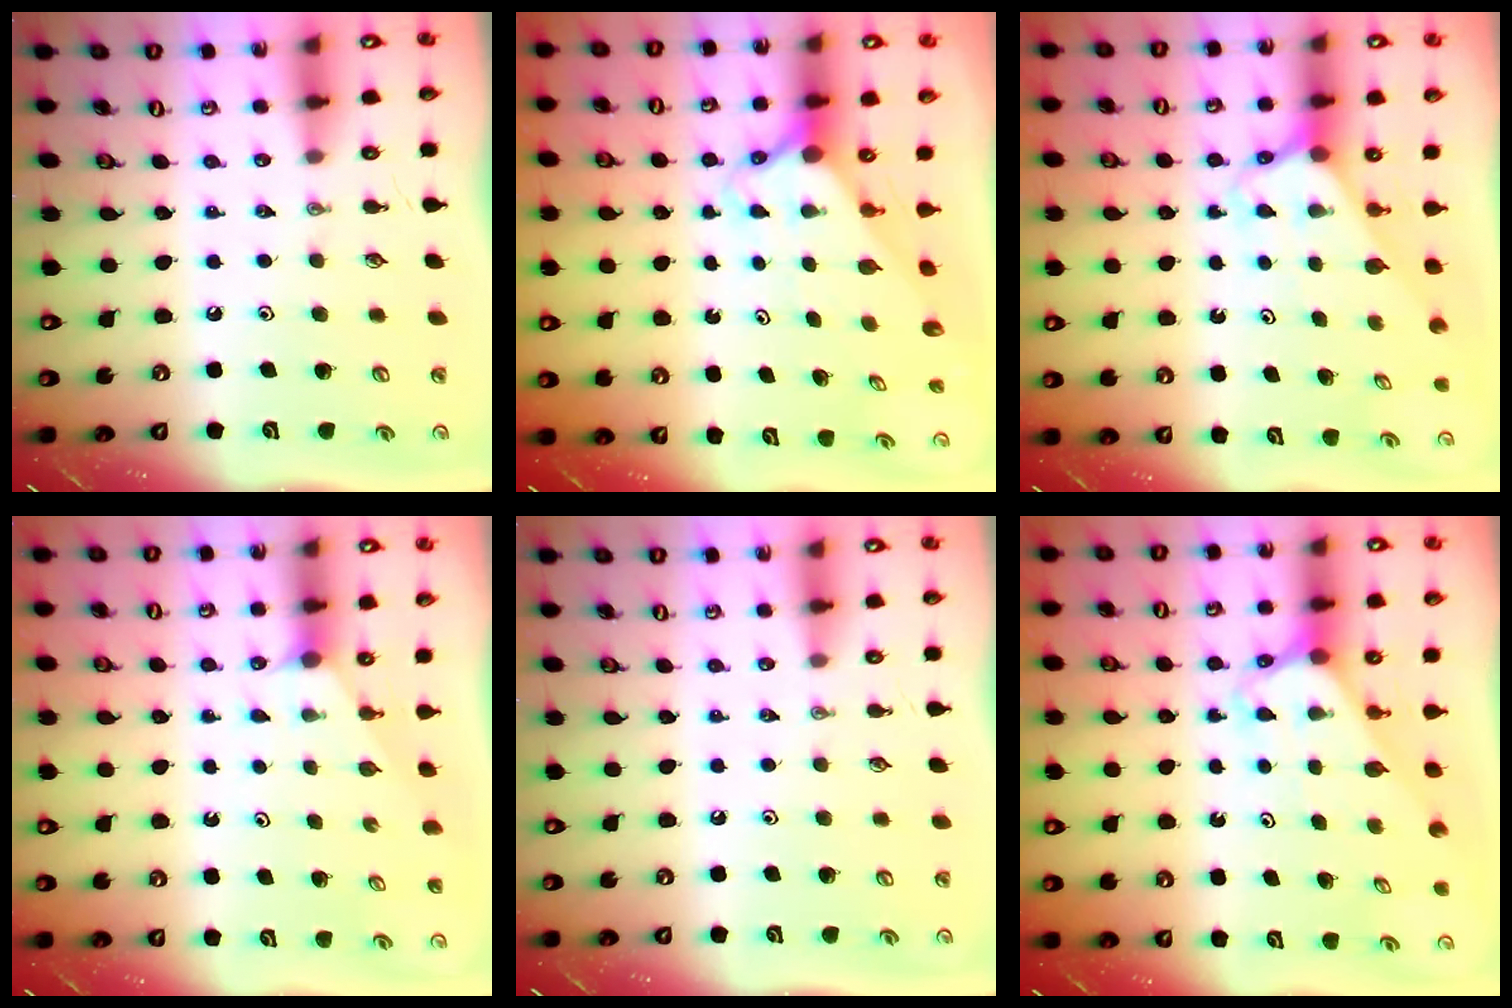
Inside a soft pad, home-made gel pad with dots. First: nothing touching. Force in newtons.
{"total": 2.6, "press": 2.6, "slide": 0.2}
{"total": 2.7, "press": 2.7, "slide": 0.1}
{"total": 1.0, "press": 1.0, "slide": 0.2}
{"total": 0.0}
{"total": 2.6, "press": 2.6, "slide": 0.2}